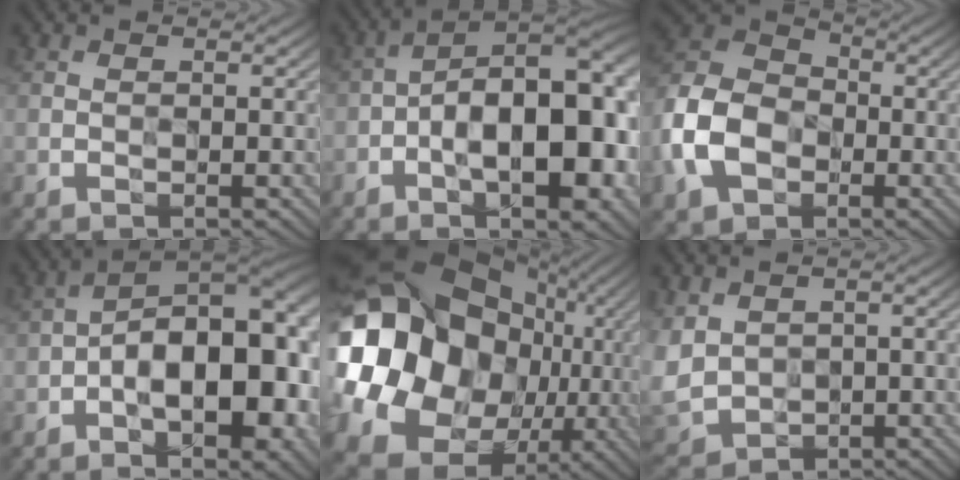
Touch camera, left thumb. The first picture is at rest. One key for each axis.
{"total": 15.8, "fx": -3.5, "fy": 7.5, "fz": 13.5, "tx": -0.186, "ty": 0.009, "tz": -0.056}
{"total": 11.8, "fx": -3.8, "fy": 8.5, "fz": 7.4, "tx": -0.194, "ty": -0.012, "tz": -0.090}
{"total": 17.4, "fx": -3.3, "fy": 8.6, "fz": 14.8, "tx": -0.207, "ty": 0.002, "tz": -0.058}
{"total": 25.3, "fx": 0.8, "fy": 21.8, "fz": 13.0, "tx": -0.333, "ty": -0.039, "tz": 0.003}
{"total": 6.2, "fx": 1.2, "fy": 4.8, "fz": 3.8, "tx": -0.132, "ty": -0.012, "tz": 0.025}